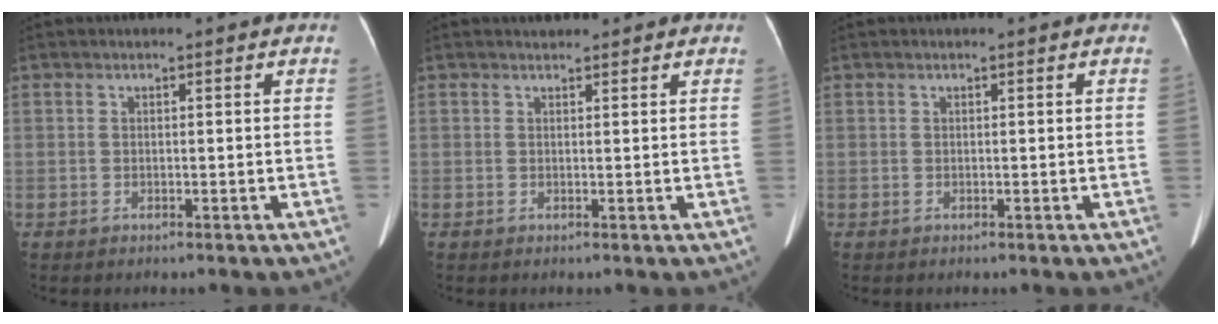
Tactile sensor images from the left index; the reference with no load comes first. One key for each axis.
{"total": 1.5, "fx": 1.3, "fy": 0.7, "fz": 0.0, "tx": 0.000, "ty": 0.014, "tz": 0.018}
{"total": 0.0}